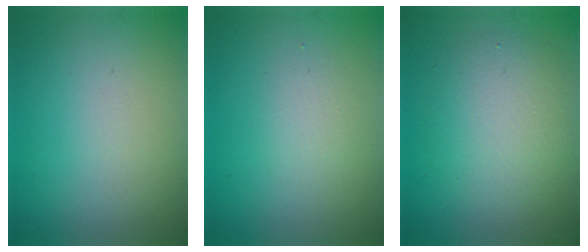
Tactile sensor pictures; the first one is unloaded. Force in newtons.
{"total": 1.5, "press": 1.5, "slide": 0.1}
{"total": 4.6, "press": 4.6, "slide": 0.4}